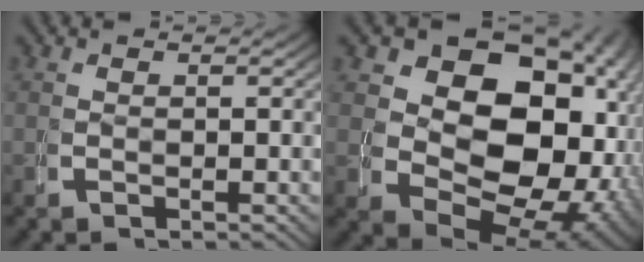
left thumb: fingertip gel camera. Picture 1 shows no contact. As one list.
[{"total": 17.5, "force": [1.8, 12.8, 11.8], "torque": [-0.217, -0.061, 0.054]}]